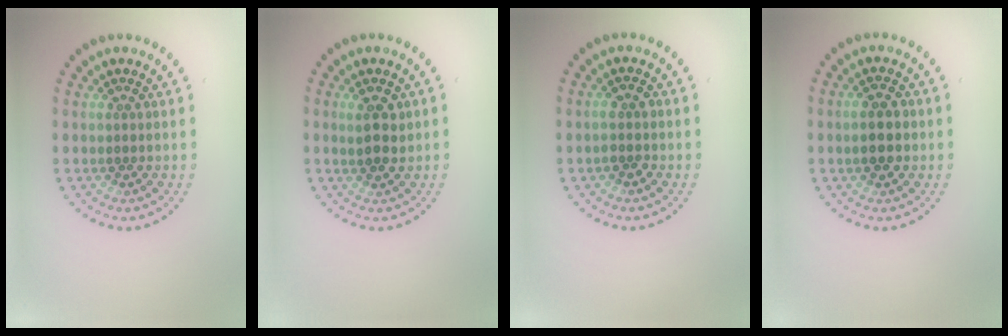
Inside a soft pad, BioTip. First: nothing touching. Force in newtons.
{"total": 2.3, "press": 2.2, "slide": 0.7}
{"total": 1.4, "press": 1.3, "slide": 0.5}
{"total": 2.6, "press": 2.6, "slide": 0.1}